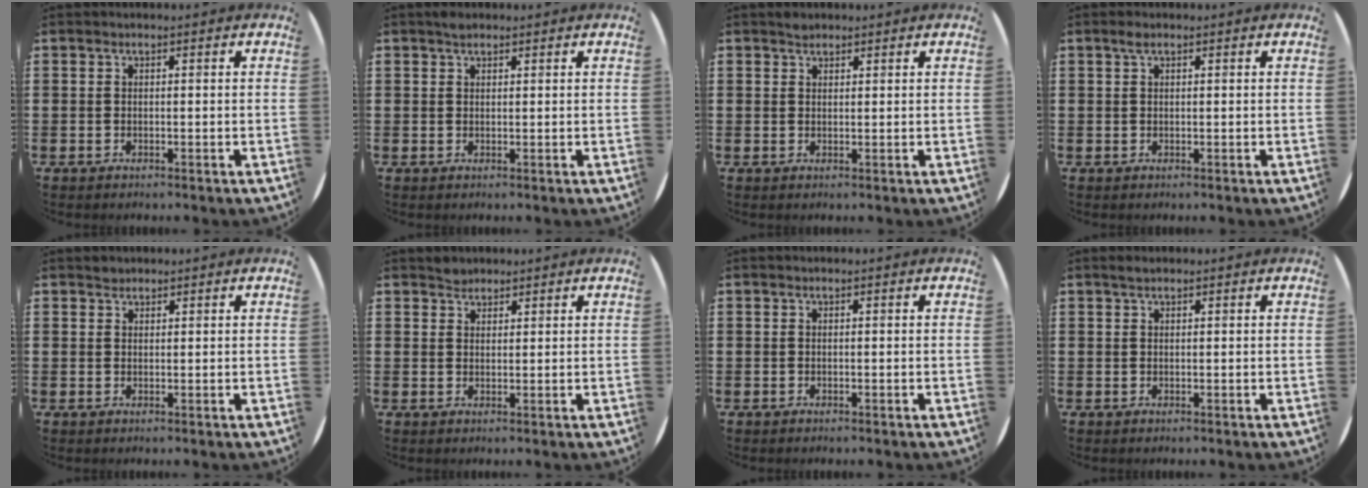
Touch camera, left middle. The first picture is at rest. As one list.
[{"total": 1.0, "force": [0.9, 0.5, 0.2], "torque": [0.004, -0.001, 0.014]}, {"total": 1.1, "force": [1.0, 0.4, -0.1], "torque": [0.007, -0.002, 0.017]}, {"total": 1.0, "force": [0.6, 0.4, 0.7], "torque": [-0.014, 0.005, 0.009]}, {"total": 1.0, "force": [0.9, 0.4, -0.1], "torque": [0.002, 0.002, 0.018]}, {"total": 1.7, "force": [1.6, 0.6, -0.2], "torque": [0.010, -0.003, 0.030]}, {"total": 0.0}, {"total": 0.7, "force": [0.6, 0.2, 0.3], "torque": [-0.006, 0.002, 0.011]}]